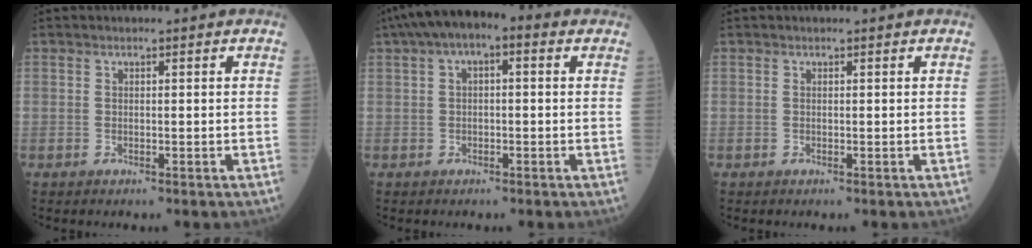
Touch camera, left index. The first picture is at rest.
{"total": 7.2, "force": [3.0, 2.9, 5.9], "torque": [-0.103, 0.041, 0.039]}
{"total": 0.0}